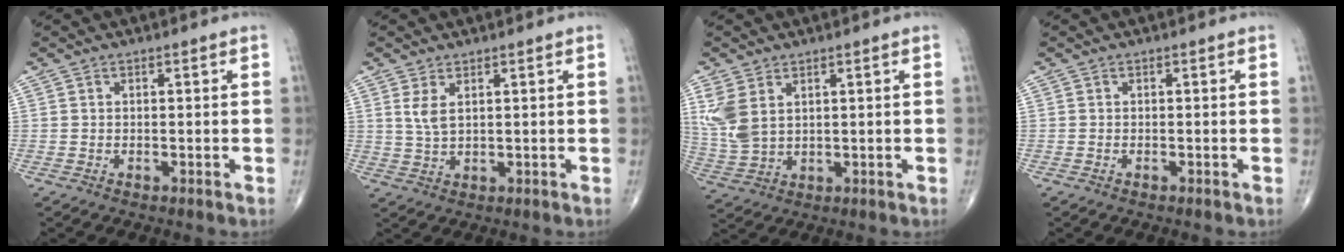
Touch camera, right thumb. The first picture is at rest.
{"total": 3.4, "force": [1.4, 1.5, 2.8], "torque": [-0.059, -0.006, 0.037]}
{"total": 7.7, "force": [2.9, 4.7, 5.4], "torque": [-0.129, -0.005, 0.071]}
{"total": 0.0}